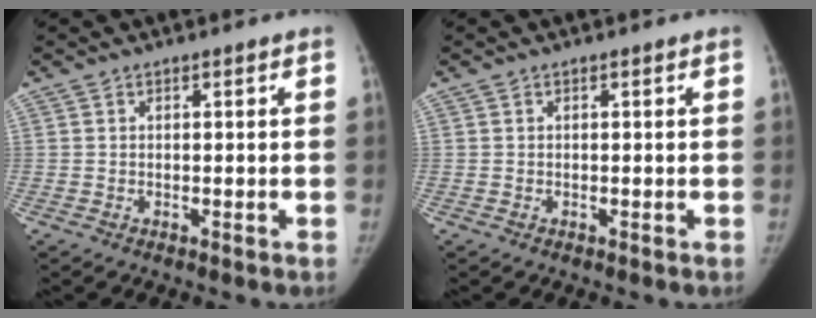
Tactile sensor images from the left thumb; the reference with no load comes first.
{"total": 0.0}